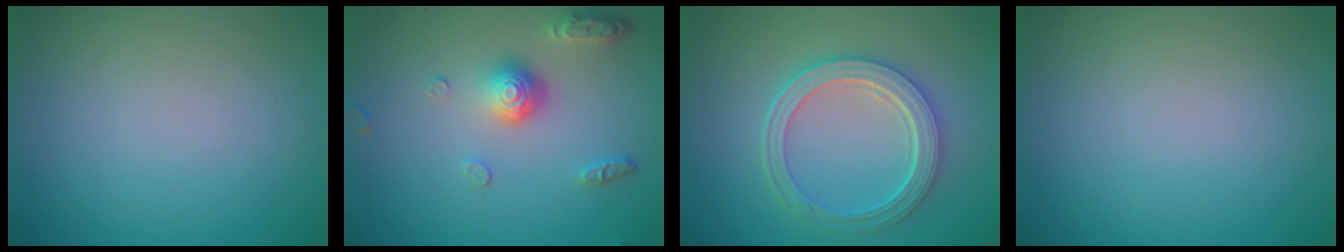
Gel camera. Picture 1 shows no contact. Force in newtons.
{"total": 3.7, "press": 2.9, "slide": 2.4}
{"total": 5.6, "press": 4.3, "slide": 3.5}
{"total": 0.0}